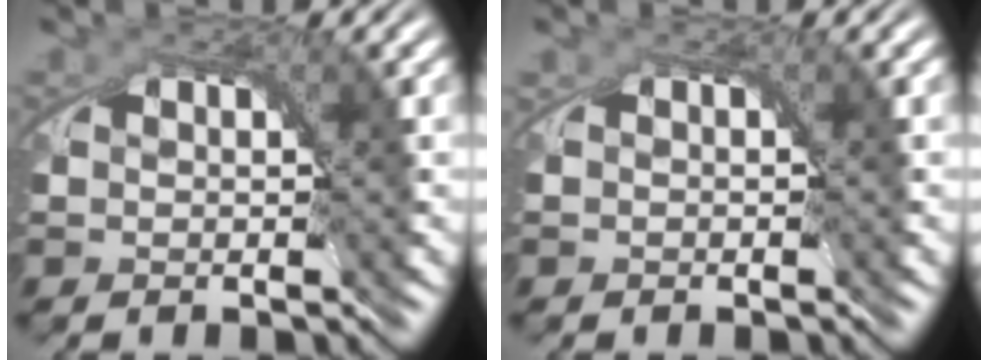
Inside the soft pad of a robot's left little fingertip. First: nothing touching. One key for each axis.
{"total": 0.5, "fx": -0.2, "fy": -0.3, "fz": -0.4, "tx": 0.012, "ty": 0.000, "tz": -0.003}